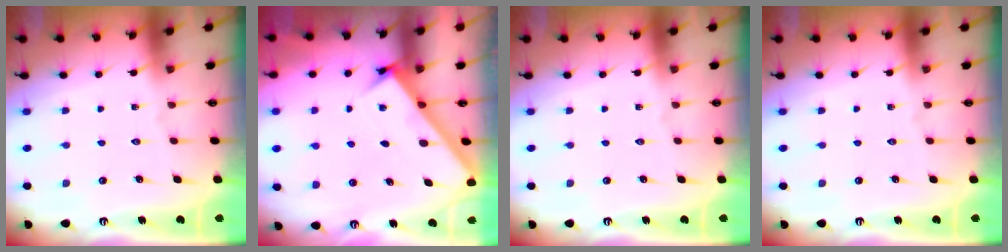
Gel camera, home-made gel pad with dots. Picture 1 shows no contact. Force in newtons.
{"total": 3.1, "press": 3.1, "slide": 0.1}
{"total": 0.0}
{"total": 0.0}